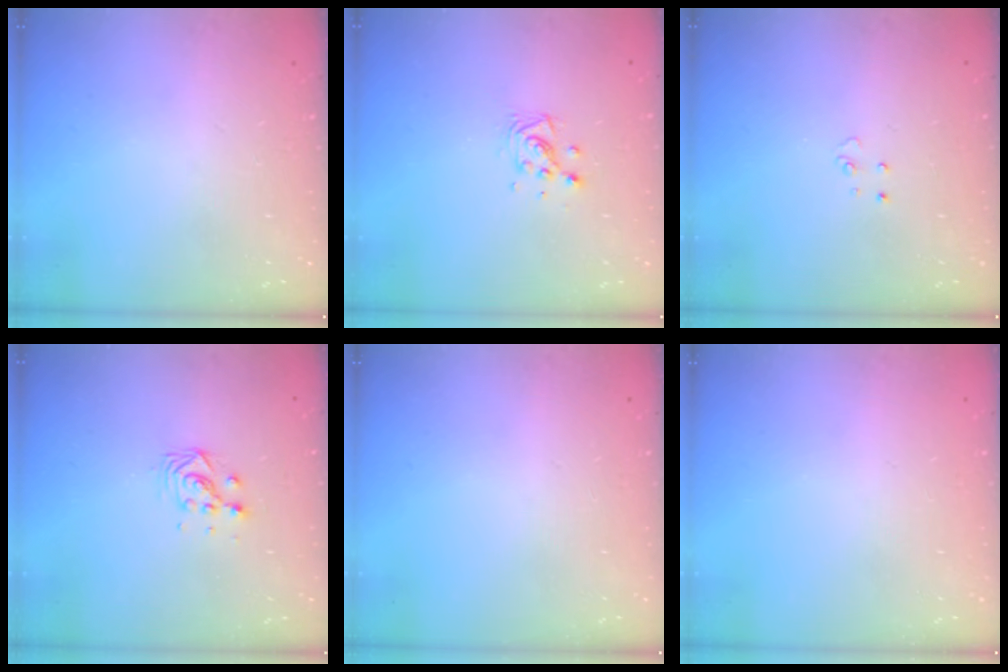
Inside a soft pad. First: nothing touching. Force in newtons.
{"total": 6.3, "press": 6.1, "slide": 1.7}
{"total": 2.9, "press": 2.9, "slide": 0.2}
{"total": 3.7, "press": 3.7, "slide": 0.3}
{"total": 0.0}
{"total": 0.0}